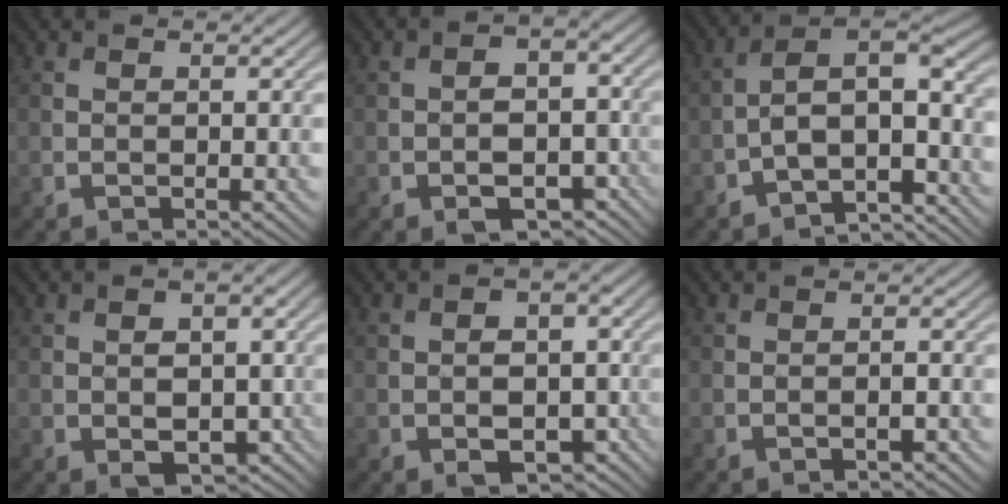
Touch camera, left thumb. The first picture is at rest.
{"total": 7.4, "force": [-3.2, 4.9, 4.5], "torque": [-0.058, -0.014, -0.038]}
{"total": 9.6, "force": [-5.0, 3.8, 7.3], "torque": [-0.105, 0.000, -0.090]}
{"total": 6.0, "force": [-1.1, 4.4, 4.0], "torque": [-0.054, -0.019, -0.006]}
{"total": 6.9, "force": [-2.3, 4.8, 4.4], "torque": [-0.054, -0.019, -0.023]}
{"total": 1.3, "force": [-0.8, 0.2, 1.0], "torque": [-0.017, 0.005, -0.015]}